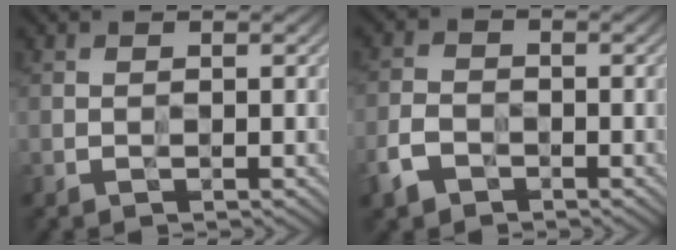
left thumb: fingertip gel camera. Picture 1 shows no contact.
{"total": 4.3, "force": [-3.1, 2.6, 1.5], "torque": [-0.031, -0.008, -0.064]}